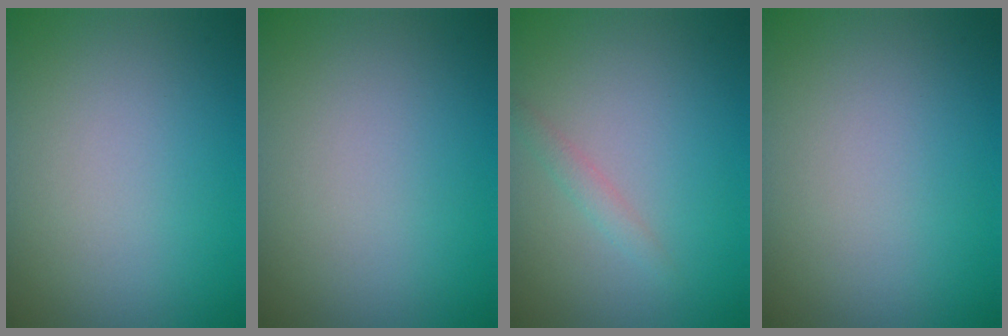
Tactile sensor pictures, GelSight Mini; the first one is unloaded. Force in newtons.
{"total": 0.0}
{"total": 1.1, "press": 1.1, "slide": 0.1}
{"total": 0.0}